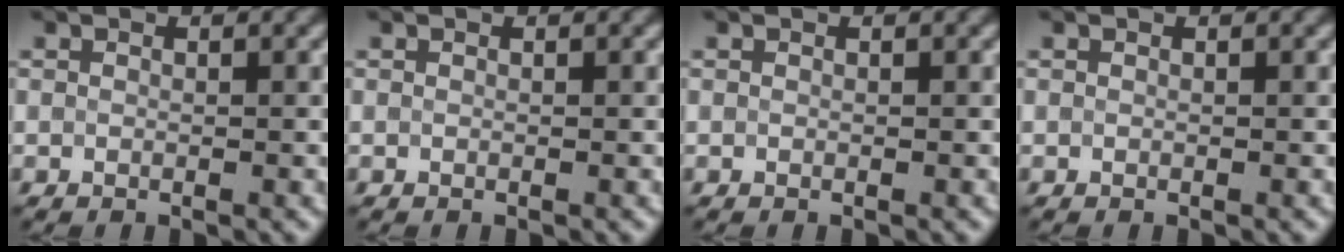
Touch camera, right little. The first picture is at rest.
{"total": 0.0}
{"total": 0.0}
{"total": 0.0}